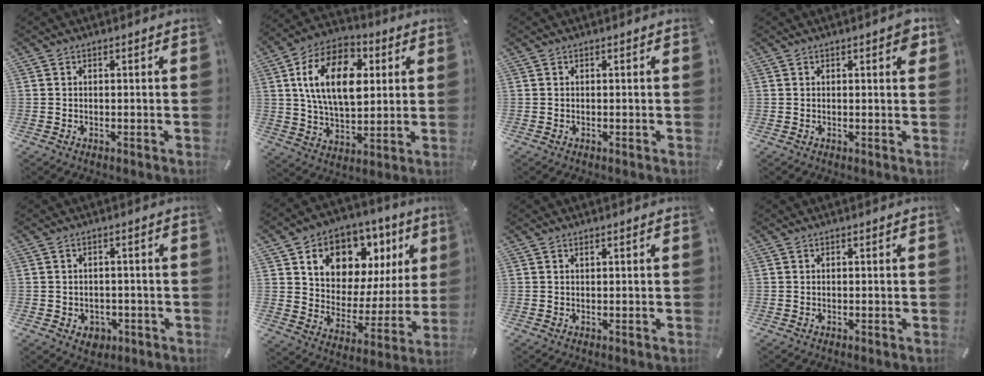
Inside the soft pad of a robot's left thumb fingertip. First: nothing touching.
{"total": 17.3, "force": [4.4, 10.8, 12.7], "torque": [-0.241, 0.006, 0.075]}
{"total": 0.0}
{"total": 3.0, "force": [1.3, 1.1, 2.5], "torque": [-0.029, -0.004, 0.016]}
{"total": 3.7, "force": [-1.2, 3.1, 1.5], "torque": [-0.018, 0.003, -0.022]}
{"total": 10.9, "force": [6.3, 8.1, 3.5], "torque": [-0.053, -0.062, 0.112]}
{"total": 0.6, "force": [0.3, 0.1, 0.5], "torque": [-0.009, 0.001, 0.005]}
{"total": 0.0}